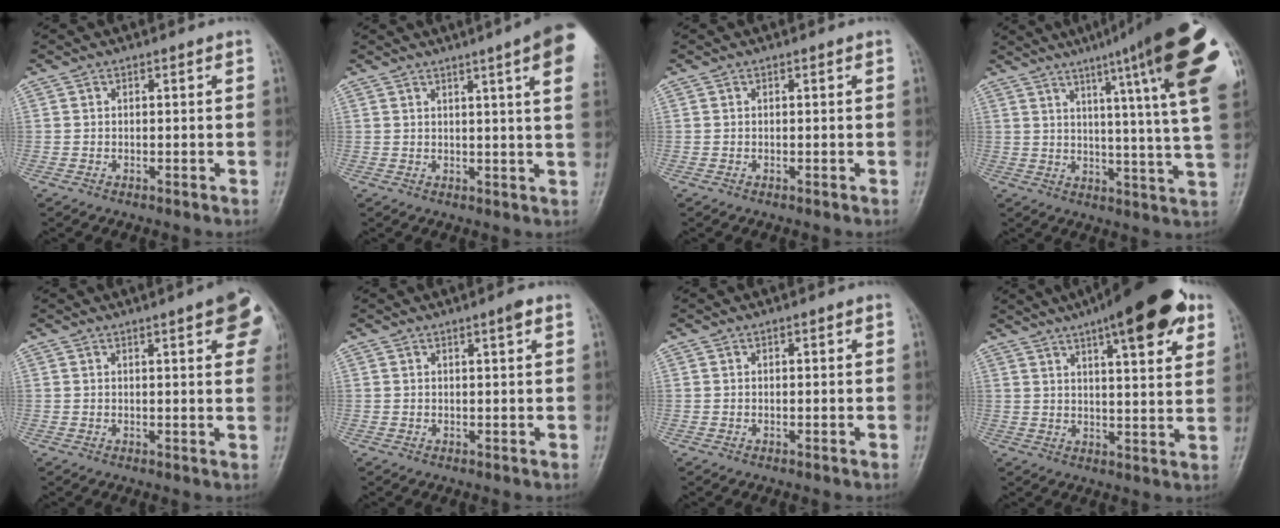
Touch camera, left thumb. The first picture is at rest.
{"total": 12.2, "force": [6.0, 0.9, 10.6], "torque": [-0.125, -0.013, 0.061]}
{"total": 0.0}
{"total": 24.9, "force": [12.1, 2.3, 21.7], "torque": [-0.259, -0.027, 0.152]}
{"total": 9.8, "force": [4.0, 2.3, 8.7], "torque": [-0.083, -0.006, 0.041]}
{"total": 1.8, "force": [1.0, 0.2, 1.5], "torque": [-0.024, -0.004, 0.015]}
{"total": 0.8, "force": [0.2, 0.4, 0.6], "torque": [-0.006, 0.001, 0.004]}
{"total": 18.4, "force": [10.2, 5.1, 14.4], "torque": [-0.187, -0.017, 0.143]}